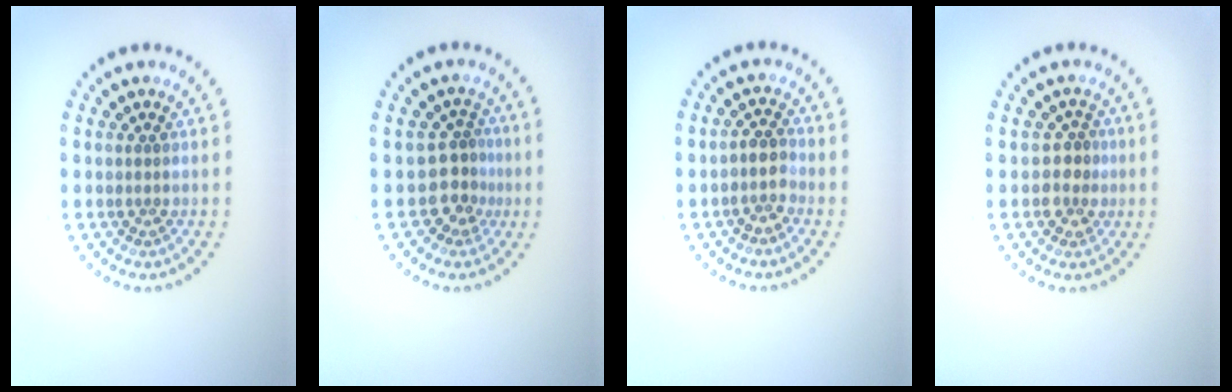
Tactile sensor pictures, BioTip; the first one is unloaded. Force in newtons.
{"total": 2.8, "press": 2.0, "slide": 2.0}
{"total": 2.1, "press": 1.6, "slide": 1.3}
{"total": 2.1, "press": 2.0, "slide": 0.8}